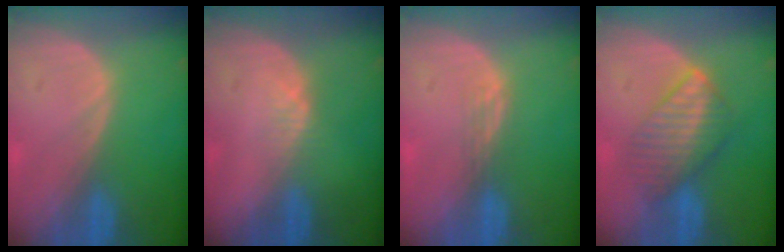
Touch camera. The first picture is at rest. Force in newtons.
{"total": 1.7, "press": 1.5, "slide": 0.8}
{"total": 1.8, "press": 1.3, "slide": 1.2}
{"total": 6.6, "press": 6.5, "slide": 1.3}